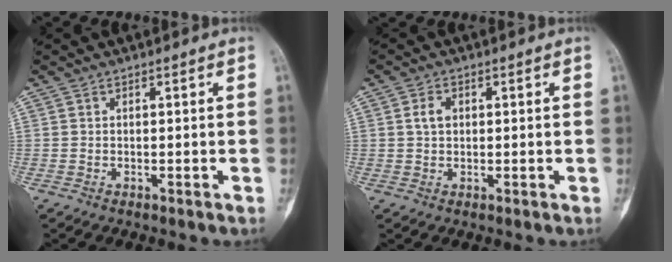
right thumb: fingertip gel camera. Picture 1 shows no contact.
{"total": 2.7, "force": [0.6, 1.9, 1.8], "torque": [-0.032, 0.005, 0.010]}